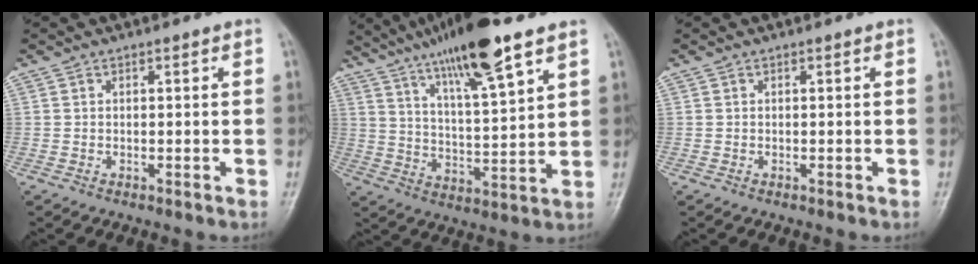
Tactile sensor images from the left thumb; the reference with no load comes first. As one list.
[{"total": 16.8, "force": [11.1, 2.4, 12.3], "torque": [-0.201, -0.047, 0.194]}, {"total": 0.0}]